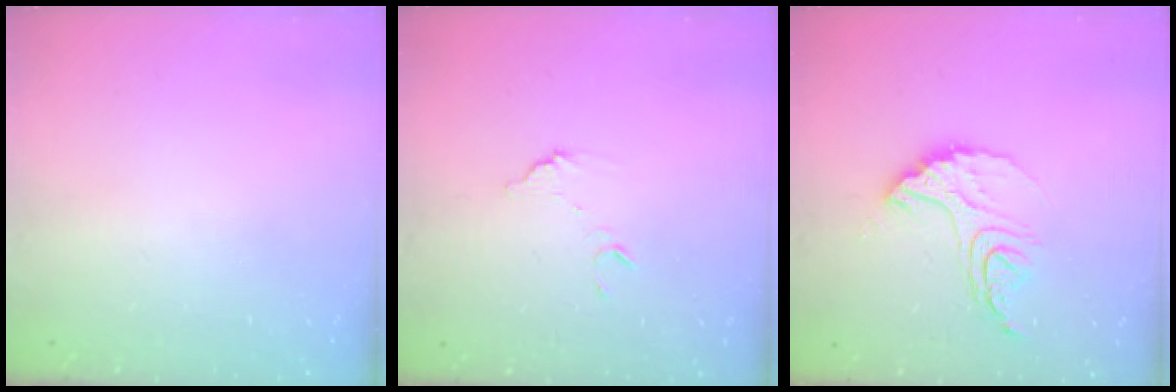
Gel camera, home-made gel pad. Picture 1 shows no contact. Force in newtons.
{"total": 6.9, "press": 6.9, "slide": 0.3}
{"total": 13.2, "press": 13.2, "slide": 0.7}